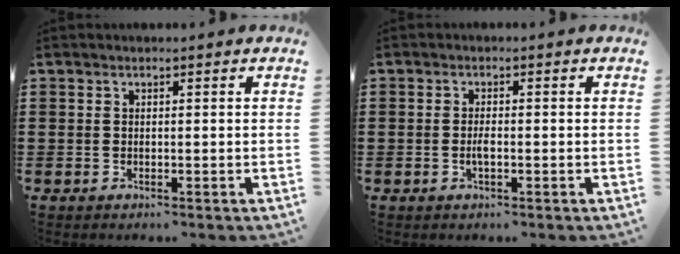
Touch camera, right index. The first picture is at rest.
{"total": 1.6, "force": [-0.5, 0.3, 1.5], "torque": [-0.031, -0.003, -0.007]}